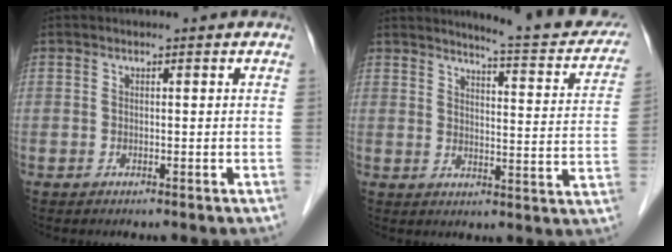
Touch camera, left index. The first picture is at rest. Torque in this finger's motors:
{"motor_torque": [0.64, -0.83, 0.23, 0.05]}